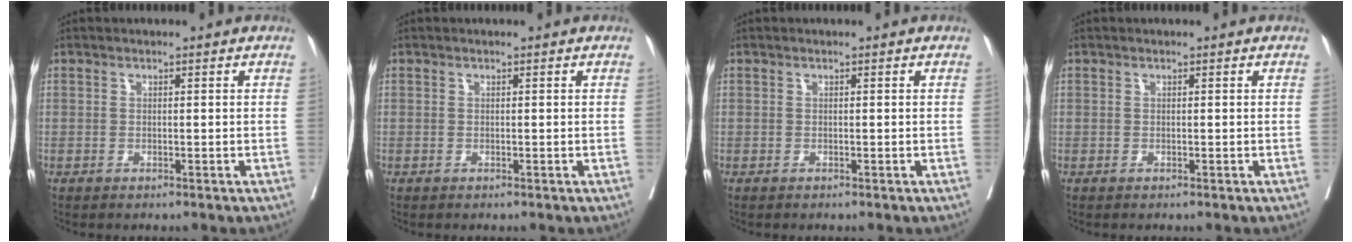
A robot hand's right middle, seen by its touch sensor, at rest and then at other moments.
{"total": 0.0}
{"total": 0.0}
{"total": 0.0}